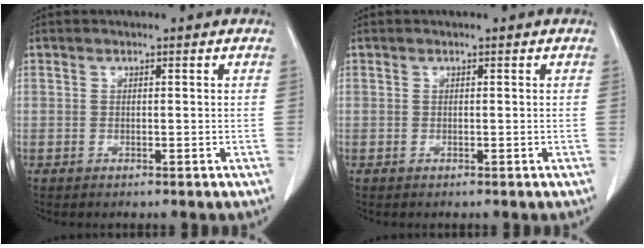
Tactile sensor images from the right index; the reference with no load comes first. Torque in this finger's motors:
{"motor_torque": [0.00, 0.00, 0.00, 0.00]}